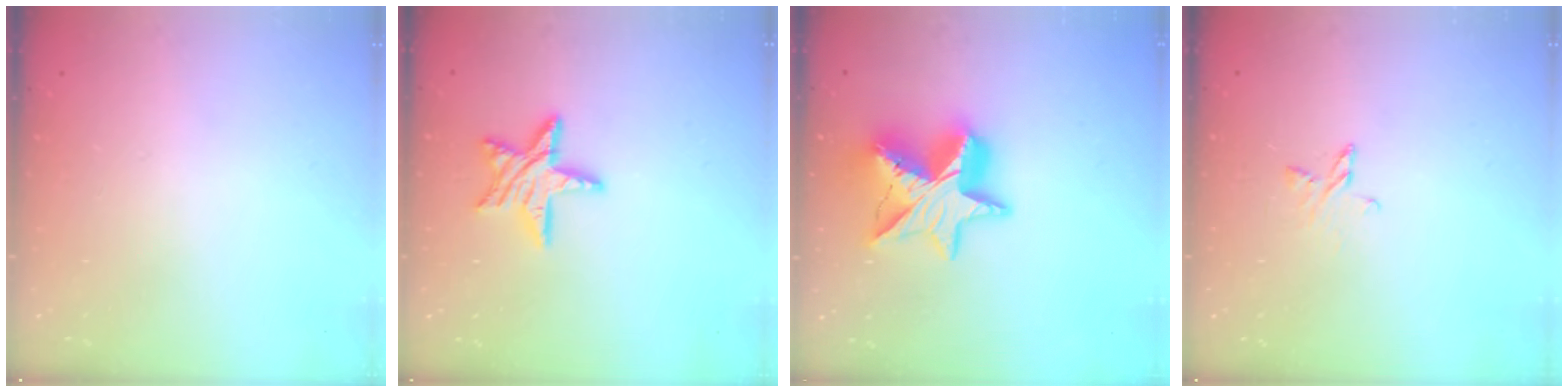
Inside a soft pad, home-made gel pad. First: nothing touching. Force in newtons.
{"total": 12.1, "press": 12.1, "slide": 1.0}
{"total": 18.3, "press": 18.2, "slide": 1.3}
{"total": 3.2, "press": 3.2, "slide": 0.3}